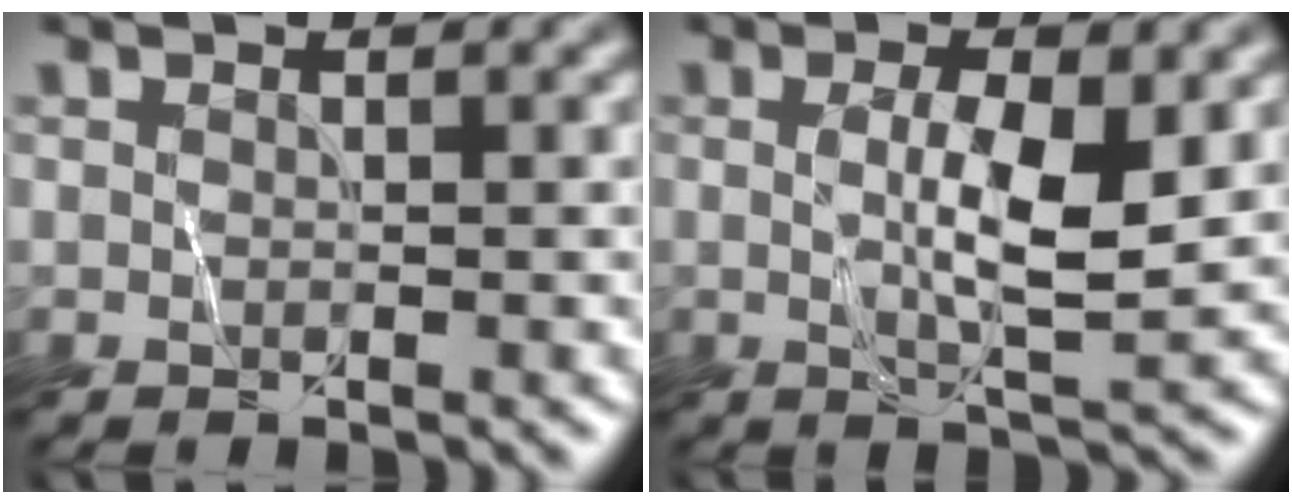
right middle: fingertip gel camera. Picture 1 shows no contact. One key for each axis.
{"total": 4.5, "fx": 0.6, "fy": 0.9, "fz": 4.4, "tx": -0.082, "ty": 0.000, "tz": 0.015}